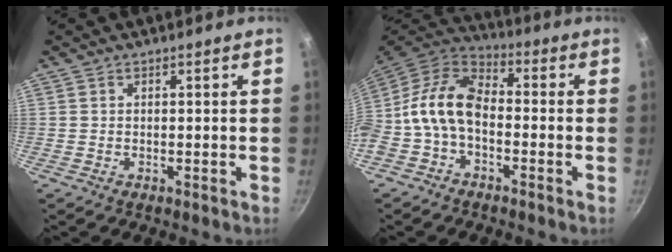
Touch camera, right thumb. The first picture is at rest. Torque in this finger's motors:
{"motor_torque": [2.51, 2.50, 1.40, -1.37, 0.47]}